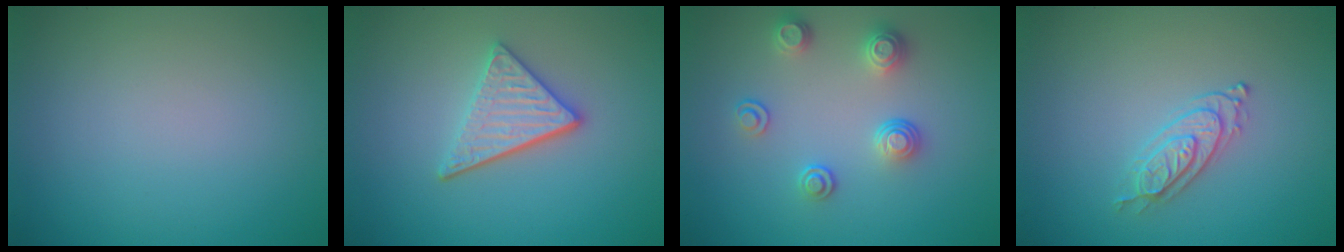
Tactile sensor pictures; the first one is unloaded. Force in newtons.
{"total": 3.6, "press": 3.0, "slide": 2.0}
{"total": 2.7, "press": 2.5, "slide": 0.9}
{"total": 2.2, "press": 2.0, "slide": 0.7}